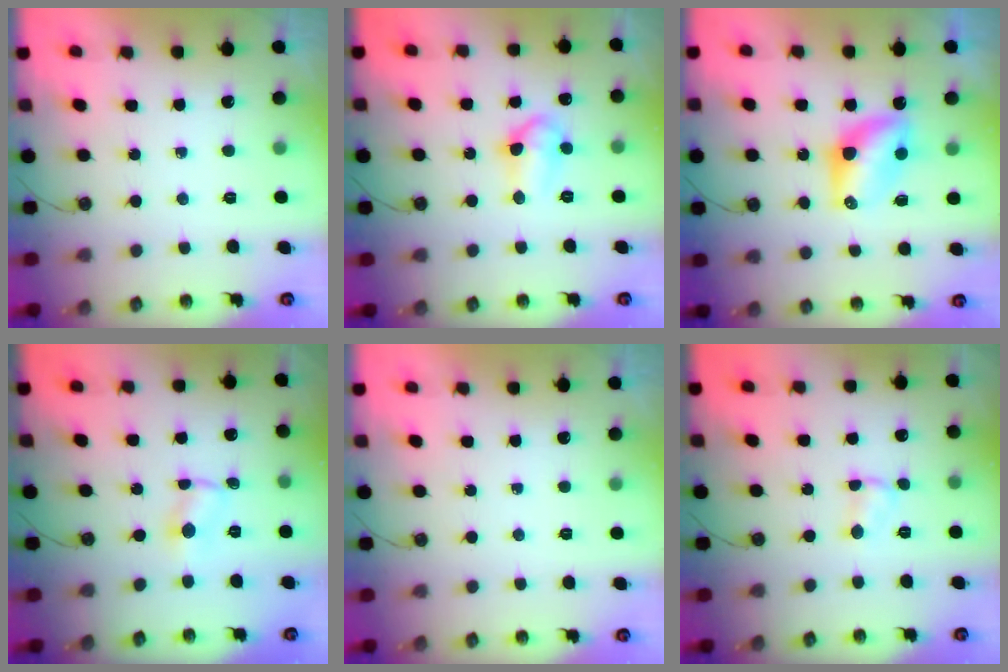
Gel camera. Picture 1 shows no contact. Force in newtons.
{"total": 7.9, "press": 7.8, "slide": 0.9}
{"total": 7.4, "press": 7.4, "slide": 0.3}
{"total": 1.2, "press": 1.2, "slide": 0.2}
{"total": 0.0}
{"total": 2.7, "press": 2.7, "slide": 0.3}